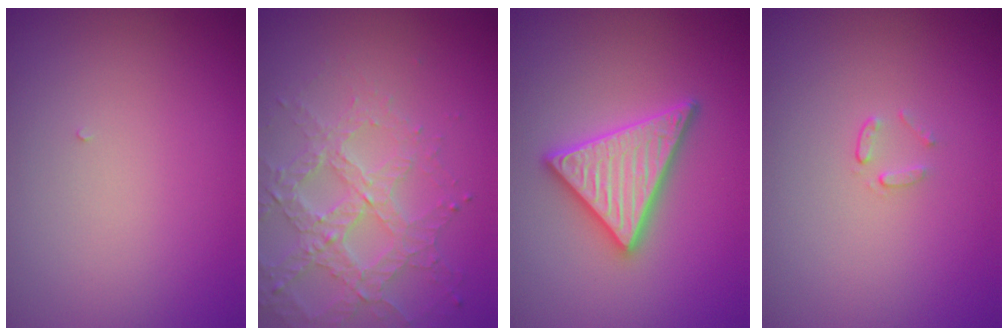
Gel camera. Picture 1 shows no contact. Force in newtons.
{"total": 3.9, "press": 3.7, "slide": 1.3}
{"total": 4.9, "press": 4.8, "slide": 0.7}
{"total": 0.7, "press": 0.4, "slide": 0.6}